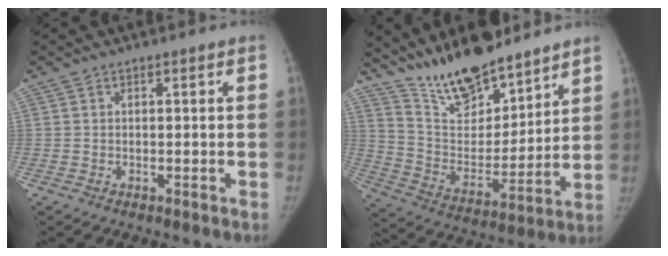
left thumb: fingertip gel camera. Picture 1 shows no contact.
{"total": 17.4, "force": [14.3, 5.9, 7.9], "torque": [-0.088, -0.089, 0.258]}